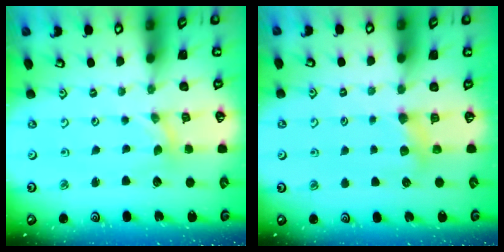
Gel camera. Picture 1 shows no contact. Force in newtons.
{"total": 4.3, "press": 4.2, "slide": 0.5}